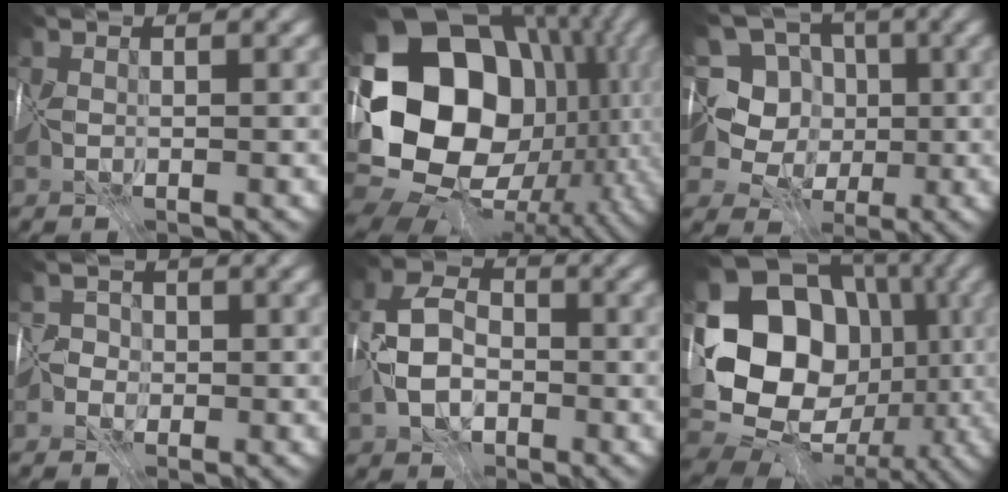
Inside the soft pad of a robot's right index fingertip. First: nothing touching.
{"total": 17.9, "force": [0.5, 13.5, 11.8], "torque": [-0.248, 0.007, 0.027]}
{"total": 7.1, "force": [1.0, 6.8, 2.1], "torque": [-0.039, 0.033, -0.023]}
{"total": 1.8, "force": [-1.2, 1.2, -0.7], "torque": [0.041, 0.016, -0.044]}
{"total": 5.0, "force": [-1.1, 3.5, 3.4], "torque": [-0.073, 0.014, -0.037]}
{"total": 13.6, "force": [0.4, 11.2, 7.8], "torque": [-0.127, -0.015, 0.003]}